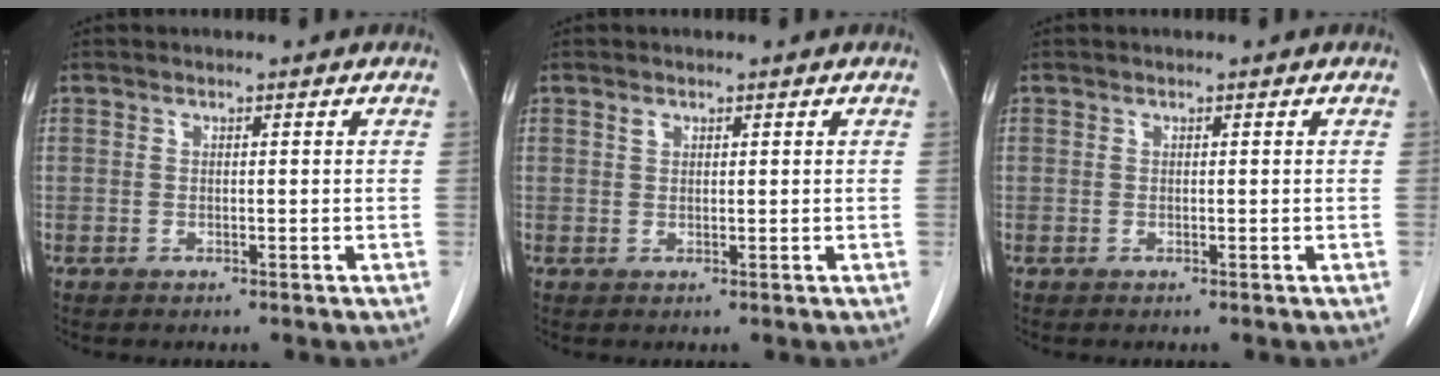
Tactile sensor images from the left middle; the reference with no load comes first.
{"total": 0.9, "force": [0.6, 0.5, 0.4], "torque": [-0.005, 0.001, 0.009]}
{"total": 0.0}